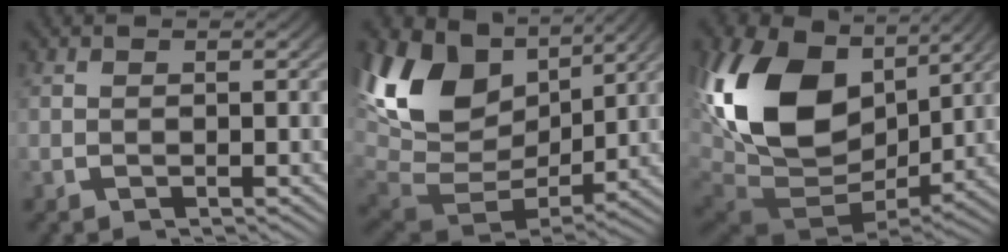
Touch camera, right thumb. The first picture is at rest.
{"total": 14.3, "force": [1.5, 9.8, 10.3], "torque": [-0.259, -0.050, 0.044]}
{"total": 18.0, "force": [0.5, 12.0, 13.5], "torque": [-0.325, -0.069, 0.036]}